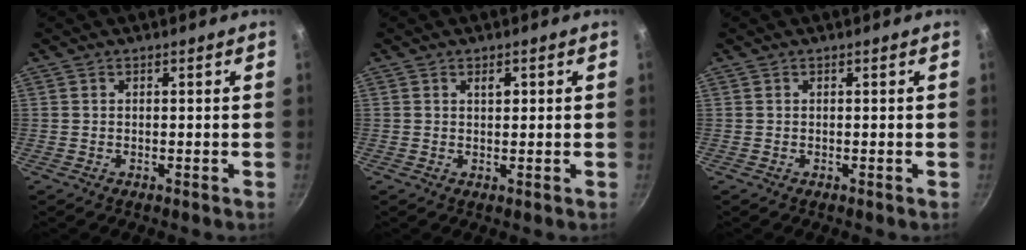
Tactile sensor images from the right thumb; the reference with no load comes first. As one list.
[{"total": 1.7, "force": [0.6, 1.0, 1.3], "torque": [-0.011, -0.003, 0.009]}, {"total": 0.0}]